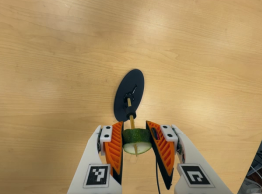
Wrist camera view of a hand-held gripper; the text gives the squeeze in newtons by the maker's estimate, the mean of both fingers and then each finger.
{"total": 9.8, "left": 10.5, "right": 9.1}